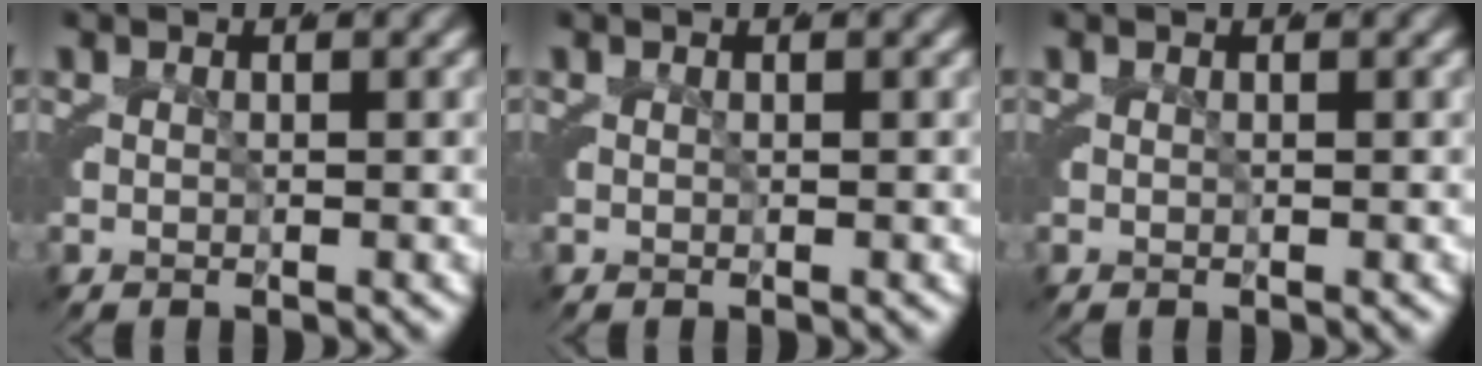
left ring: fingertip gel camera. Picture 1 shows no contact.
{"total": 0.0}
{"total": 0.0}